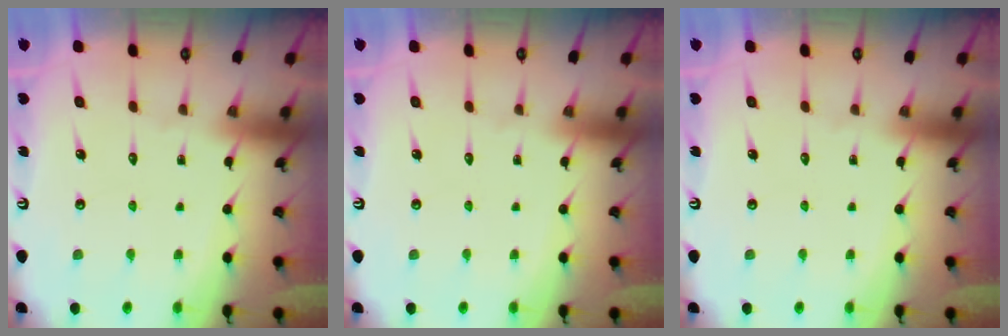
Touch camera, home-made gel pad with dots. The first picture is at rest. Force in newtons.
{"total": 0.0}
{"total": 0.0}